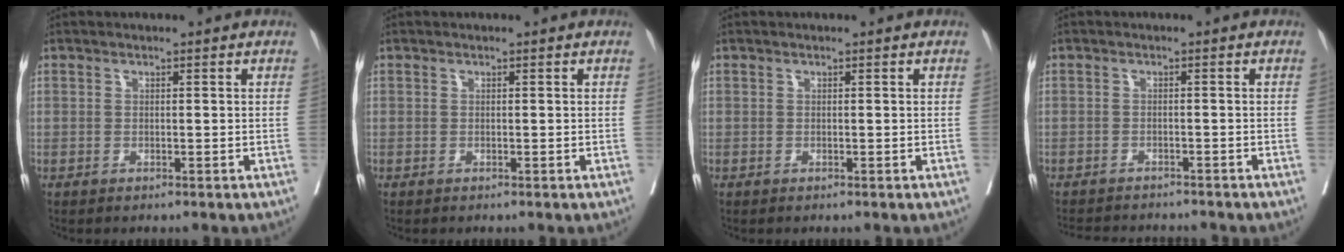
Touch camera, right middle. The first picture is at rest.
{"total": 0.0}
{"total": 0.0}
{"total": 8.1, "force": [-7.7, 1.4, 2.1], "torque": [-0.029, -0.003, -0.104]}